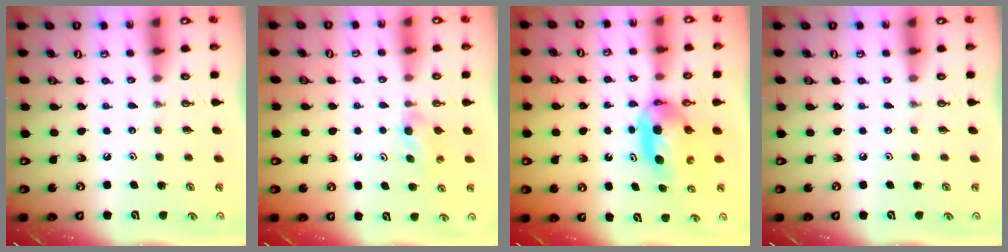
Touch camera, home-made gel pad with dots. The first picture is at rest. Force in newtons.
{"total": 4.0, "press": 4.0, "slide": 0.4}
{"total": 9.1, "press": 4.7, "slide": 7.8}
{"total": 0.0}